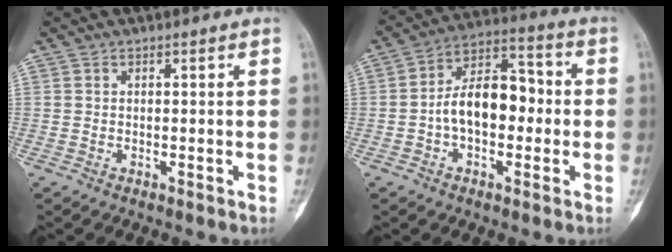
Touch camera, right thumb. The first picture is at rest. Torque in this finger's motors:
{"motor_torque": [-0.03, 0.36, 0.70, -0.35, 0.05]}